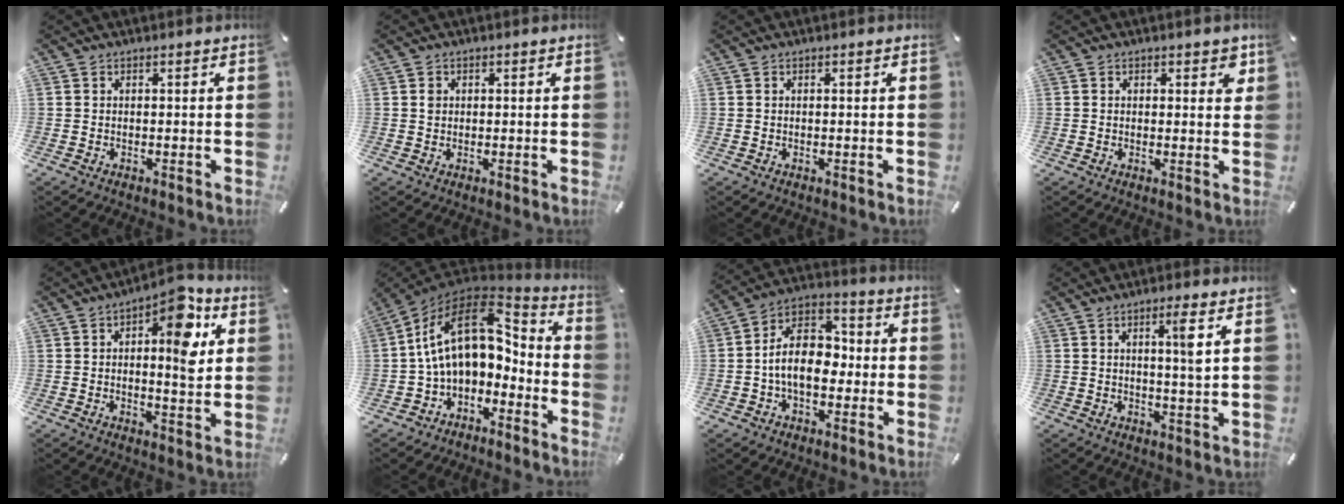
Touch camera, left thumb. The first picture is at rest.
{"total": 1.3, "force": [0.1, 1.2, 0.4], "torque": [-0.001, 0.002, -0.001]}
{"total": 0.0}
{"total": 2.8, "force": [1.1, 1.5, 2.0], "torque": [-0.011, -0.006, 0.012]}
{"total": 11.8, "force": [4.2, 4.7, 10.0], "torque": [-0.118, -0.028, 0.060]}
{"total": 17.4, "force": [3.0, 11.0, 13.1], "torque": [-0.242, -0.016, 0.057]}
{"total": 12.3, "force": [-1.9, 8.3, 8.9], "torque": [-0.164, 0.012, -0.035]}
{"total": 5.4, "force": [1.8, 0.2, 5.1], "torque": [-0.087, -0.009, 0.022]}